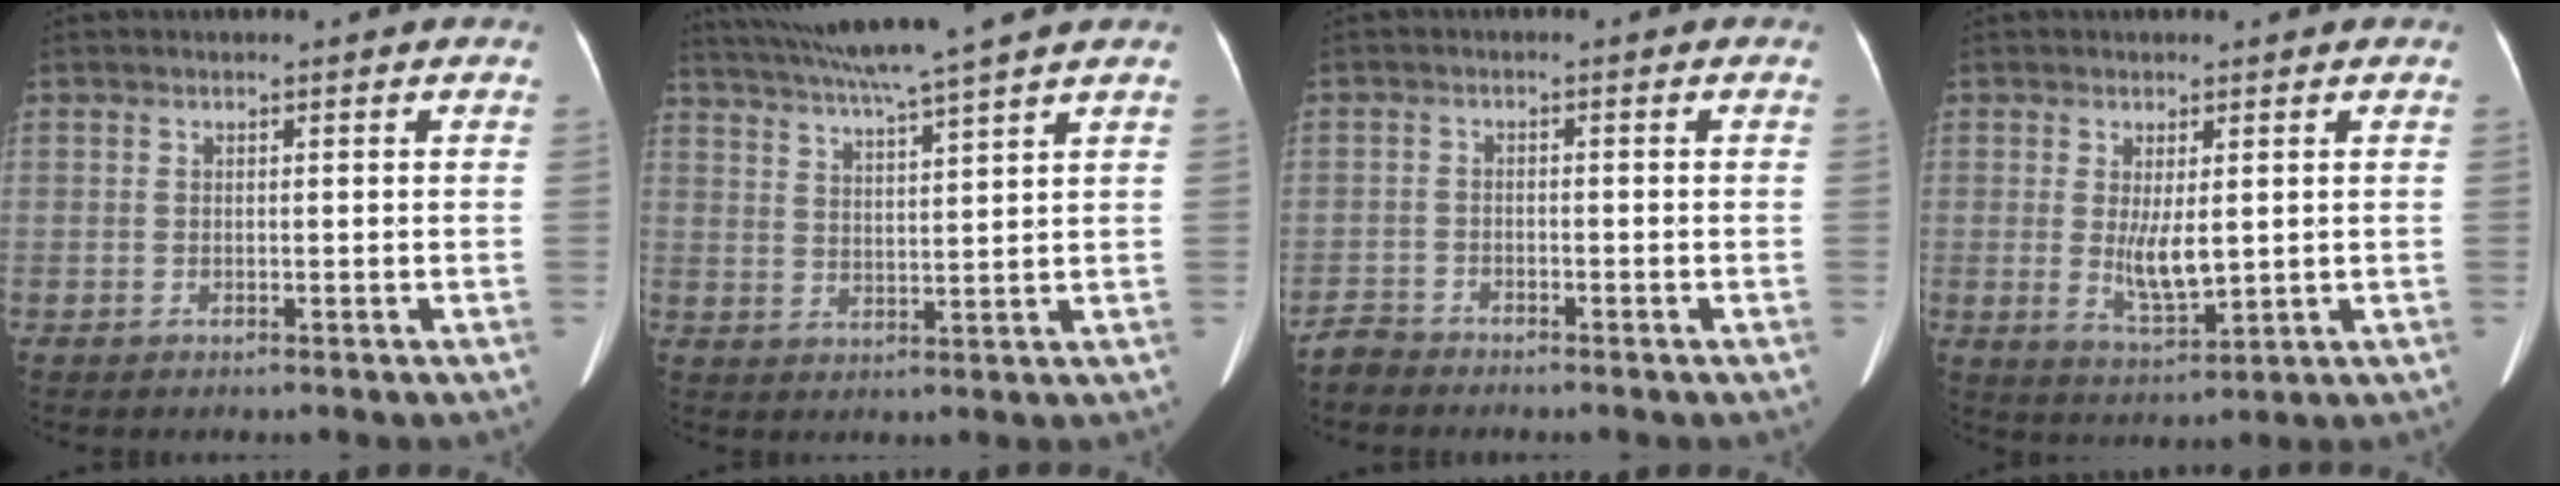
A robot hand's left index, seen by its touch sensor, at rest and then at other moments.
{"total": 11.9, "force": [10.3, -2.1, 5.7], "torque": [-0.104, 0.006, 0.162]}
{"total": 2.3, "force": [-2.2, 0.3, -0.3], "torque": [0.003, -0.010, -0.043]}
{"total": 5.2, "force": [0.3, 1.5, 4.9], "torque": [-0.092, -0.016, 0.012]}